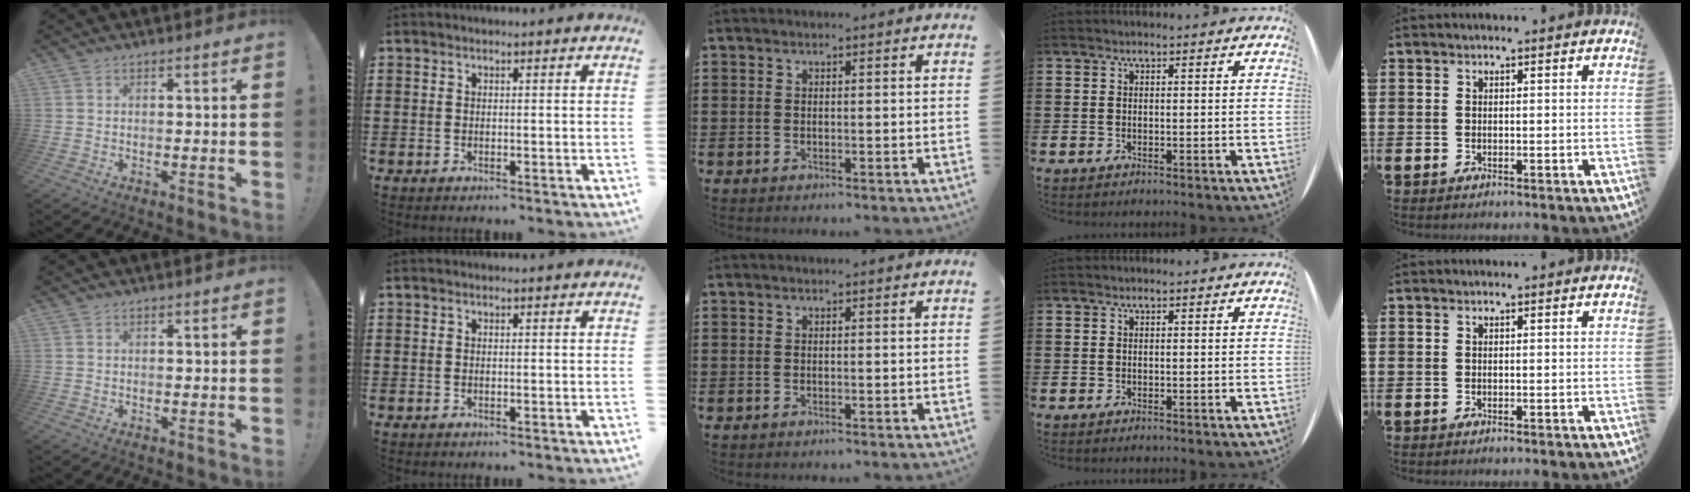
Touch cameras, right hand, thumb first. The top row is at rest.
{}